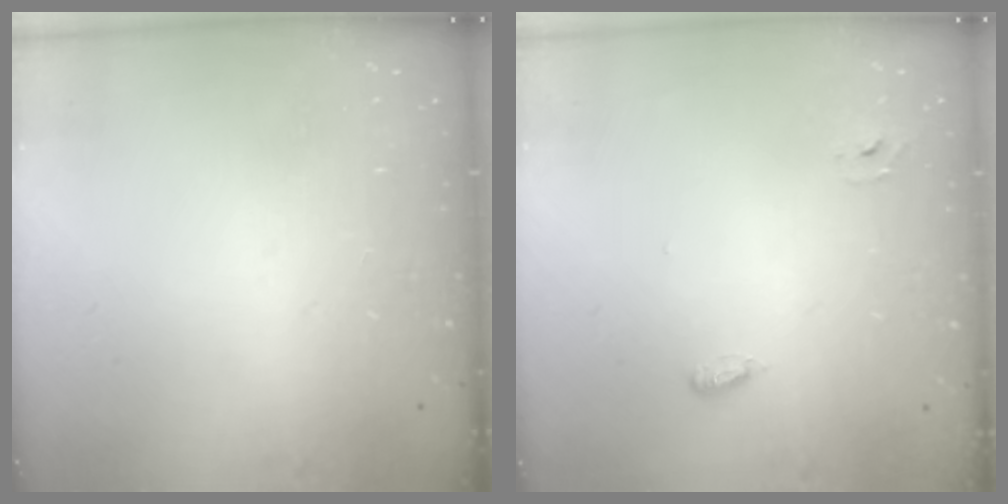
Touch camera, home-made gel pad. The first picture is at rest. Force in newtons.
{"total": 2.6, "press": 2.5, "slide": 0.6}